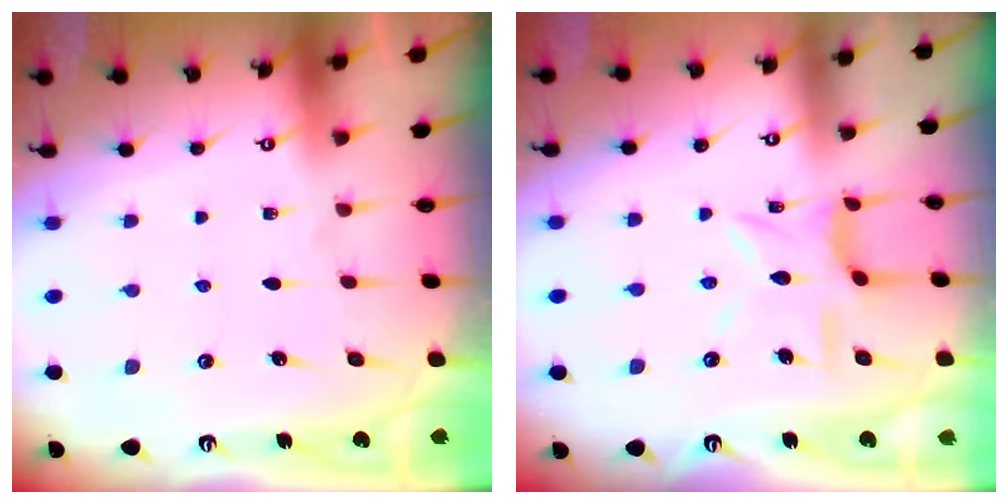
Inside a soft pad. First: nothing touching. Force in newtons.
{"total": 8.2, "press": 8.2, "slide": 0.7}